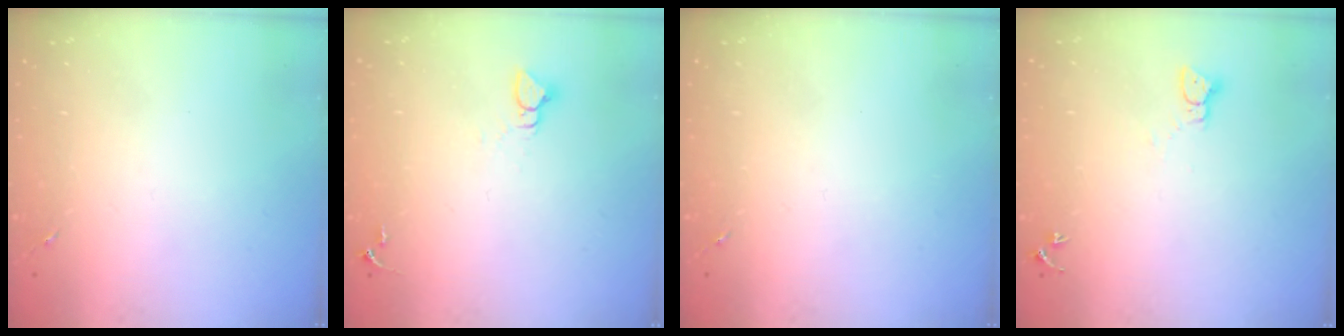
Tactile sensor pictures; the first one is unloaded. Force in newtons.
{"total": 3.9, "press": 3.8, "slide": 0.3}
{"total": 0.0}
{"total": 2.3, "press": 2.3, "slide": 0.2}